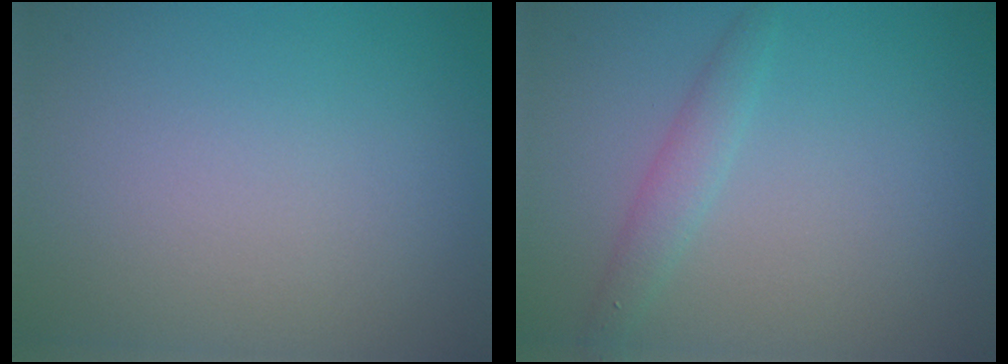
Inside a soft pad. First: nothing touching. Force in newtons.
{"total": 1.8, "press": 1.8, "slide": 0.0}